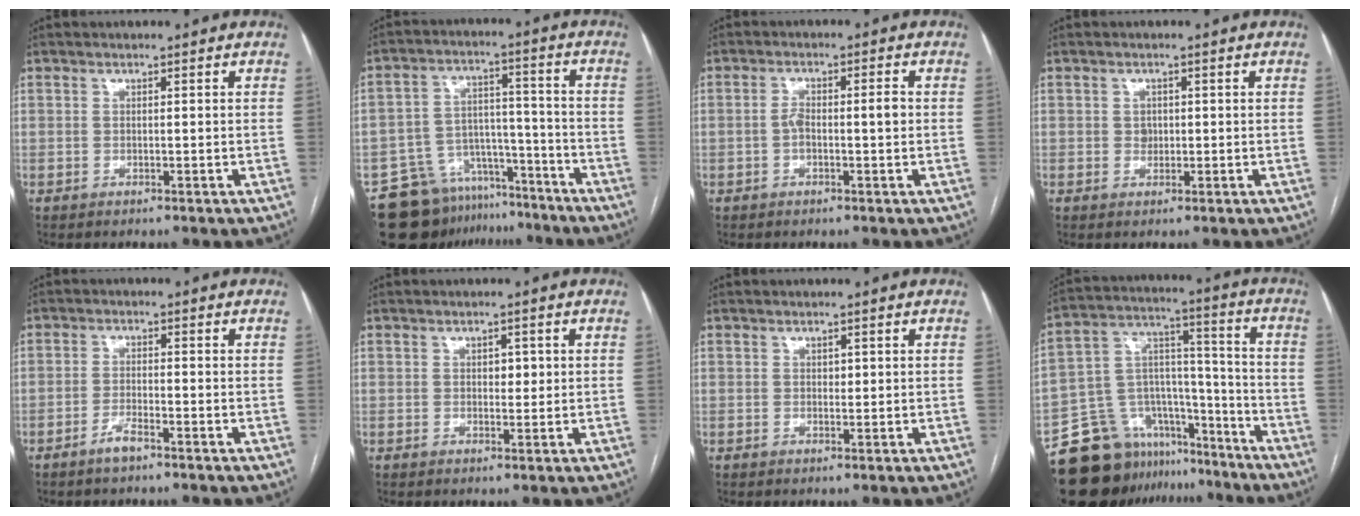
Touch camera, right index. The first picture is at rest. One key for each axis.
{"total": 12.8, "fx": -10.3, "fy": 7.2, "fz": 2.2, "tx": -0.029, "ty": 0.059, "tz": -0.162}
{"total": 4.0, "fx": -0.4, "fy": 1.2, "fz": 3.8, "tx": -0.070, "ty": 0.015, "tz": -0.008}
{"total": 1.5, "fx": 0.1, "fy": 1.3, "fz": 0.7, "tx": -0.011, "ty": 0.001, "tz": 0.003}
{"total": 2.7, "fx": -2.0, "fy": 0.4, "fz": 1.7, "tx": -0.035, "ty": 0.000, "tz": -0.040}
{"total": 1.9, "fx": 0.4, "fy": 1.2, "fz": 1.5, "tx": -0.016, "ty": 0.002, "tz": 0.005}
{"total": 0.8, "fx": 0.2, "fy": 0.6, "fz": 0.5, "tx": -0.004, "ty": 0.000, "tz": 0.003}
{"total": 17.7, "fx": -13.9, "fy": 10.1, "fz": 4.4, "tx": -0.076, "ty": 0.086, "tz": -0.223}